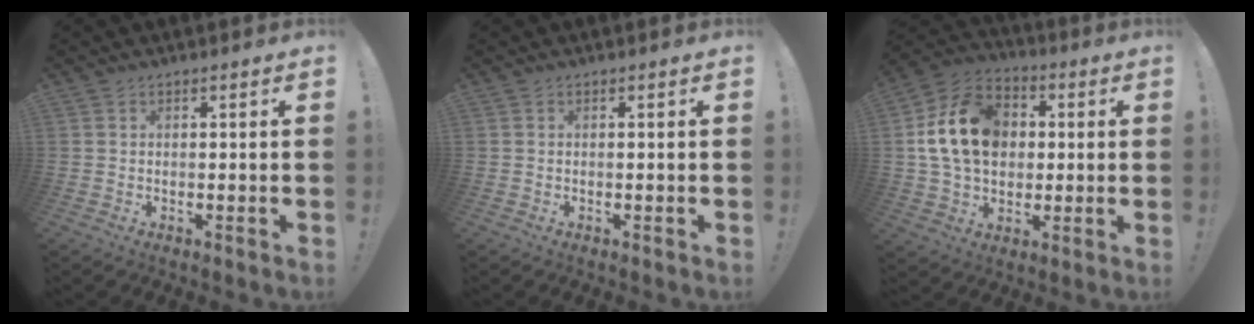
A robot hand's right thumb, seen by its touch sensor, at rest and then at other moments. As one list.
[{"total": 0.0}, {"total": 18.7, "force": [2.9, 14.3, 11.6], "torque": [-0.196, 0.011, 0.063]}]